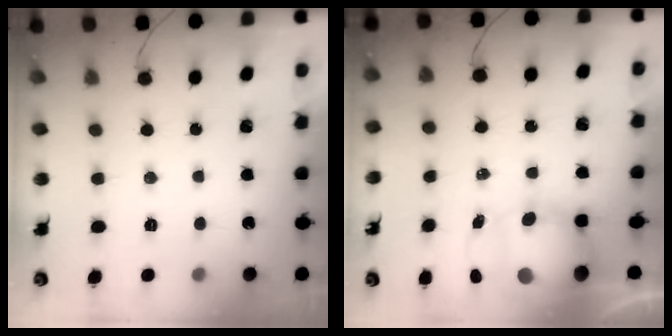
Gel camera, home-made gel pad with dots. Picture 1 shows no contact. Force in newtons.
{"total": 10.6, "press": 10.2, "slide": 2.9}